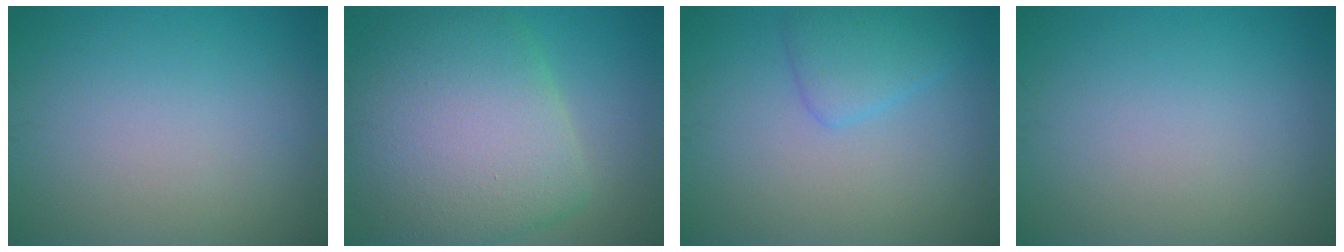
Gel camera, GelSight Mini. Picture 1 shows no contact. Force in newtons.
{"total": 10.6, "press": 10.5, "slide": 0.6}
{"total": 2.6, "press": 2.6, "slide": 0.1}
{"total": 0.0}